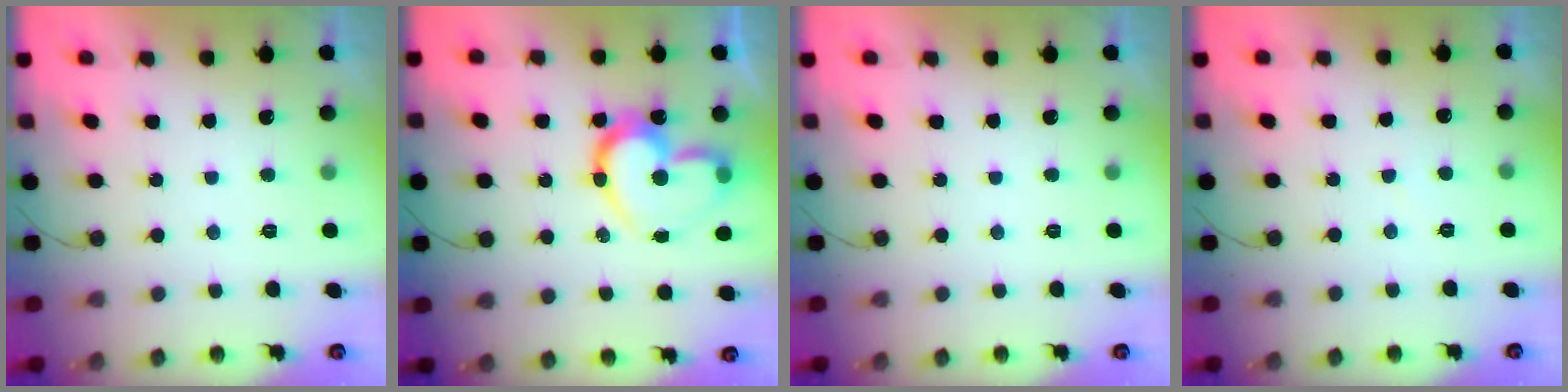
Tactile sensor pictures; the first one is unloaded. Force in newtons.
{"total": 17.3, "press": 17.3, "slide": 1.3}
{"total": 0.0}
{"total": 2.9, "press": 2.9, "slide": 0.2}